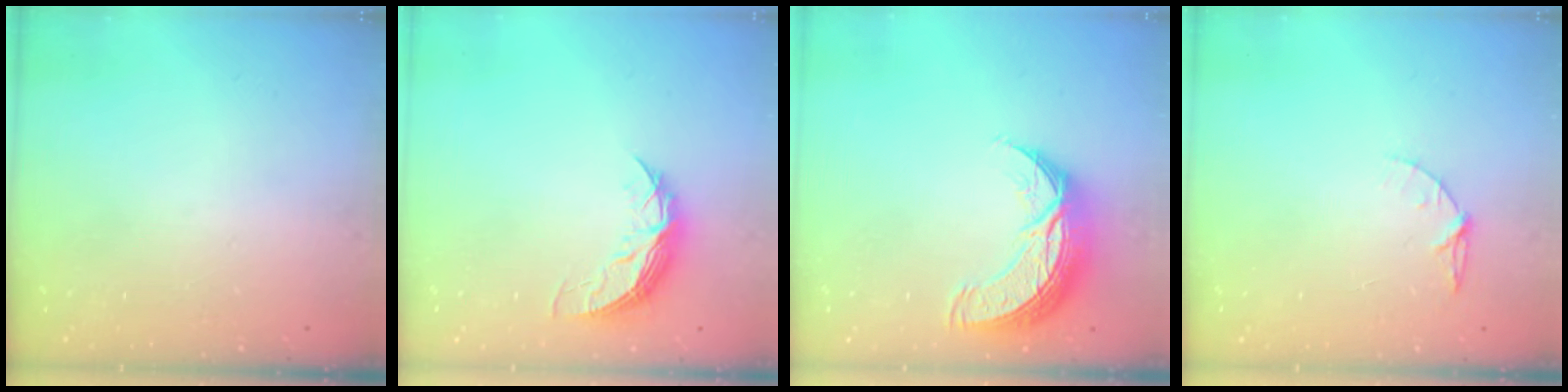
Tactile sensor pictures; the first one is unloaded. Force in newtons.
{"total": 7.9, "press": 7.8, "slide": 0.6}
{"total": 10.8, "press": 10.7, "slide": 1.0}
{"total": 5.2, "press": 5.1, "slide": 0.6}